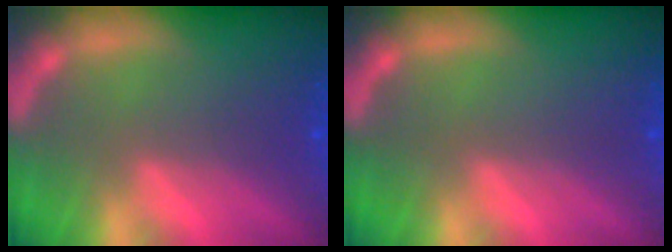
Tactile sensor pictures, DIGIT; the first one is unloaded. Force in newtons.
{"total": 0.0}